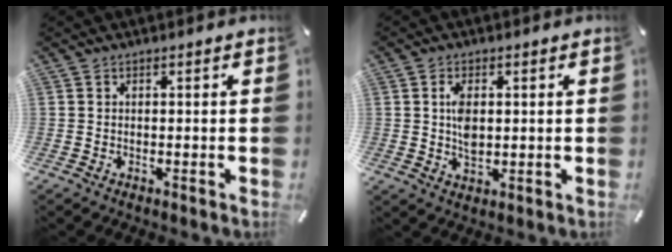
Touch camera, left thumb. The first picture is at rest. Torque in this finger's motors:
{"motor_torque": [0.85, 1.47, 0.46, -0.38, 0.19]}